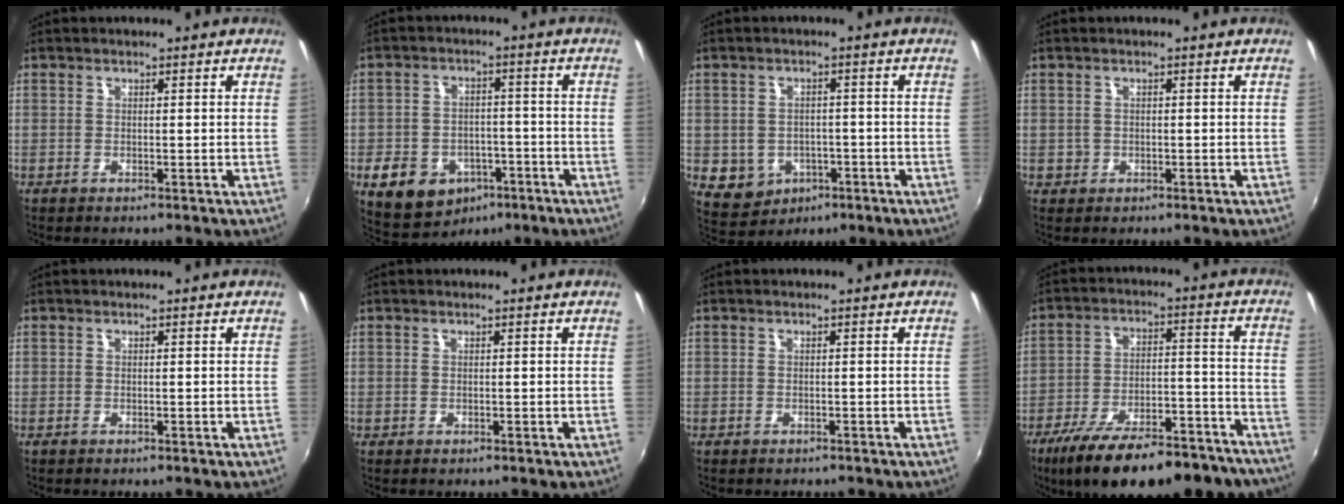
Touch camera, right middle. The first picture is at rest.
{"total": 12.5, "force": [-6.4, 8.9, 5.9], "torque": [-0.148, 0.006, -0.081]}
{"total": 7.3, "force": [-2.4, 6.4, 2.8], "torque": [-0.077, 0.001, -0.017]}
{"total": 1.5, "force": [-0.4, 1.4, 0.3], "torque": [-0.005, -0.004, -0.005]}
{"total": 0.0}
{"total": 0.0}
{"total": 0.9, "force": [-0.8, 0.5, 0.1], "torque": [-0.008, -0.003, -0.010]}
{"total": 25.3, "force": [-20.1, 7.8, 13.4], "torque": [-0.231, -0.028, -0.278]}